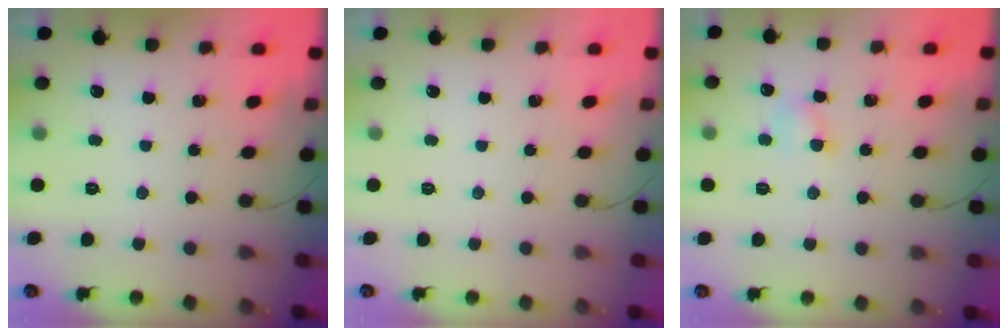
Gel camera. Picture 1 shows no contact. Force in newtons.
{"total": 0.0}
{"total": 4.4, "press": 4.3, "slide": 0.9}